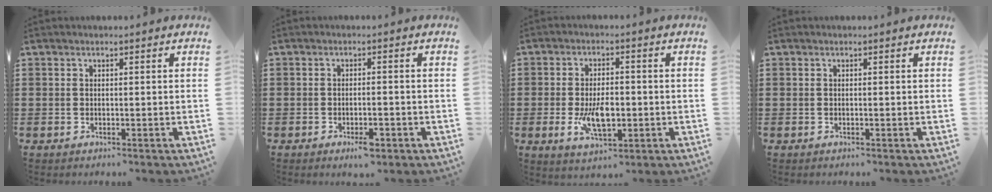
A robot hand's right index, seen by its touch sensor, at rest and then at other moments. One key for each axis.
{"total": 2.7, "fx": -1.4, "fy": 0.8, "fz": 2.2, "tx": -0.036, "ty": 0.001, "tz": -0.026}
{"total": 6.9, "fx": -1.4, "fy": 3.3, "fz": 5.9, "tx": -0.112, "ty": -0.005, "tz": -0.025}
{"total": 0.0}